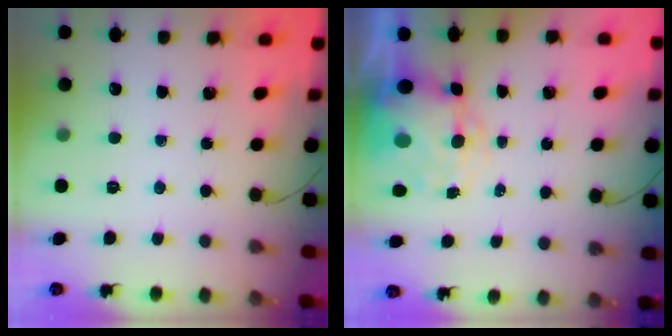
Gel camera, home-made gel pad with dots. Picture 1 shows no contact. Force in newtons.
{"total": 8.9, "press": 8.7, "slide": 1.9}